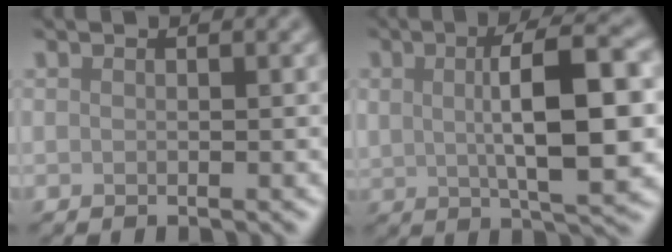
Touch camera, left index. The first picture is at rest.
{"total": 9.4, "force": [1.0, 3.3, 8.7], "torque": [-0.139, 0.005, 0.018]}